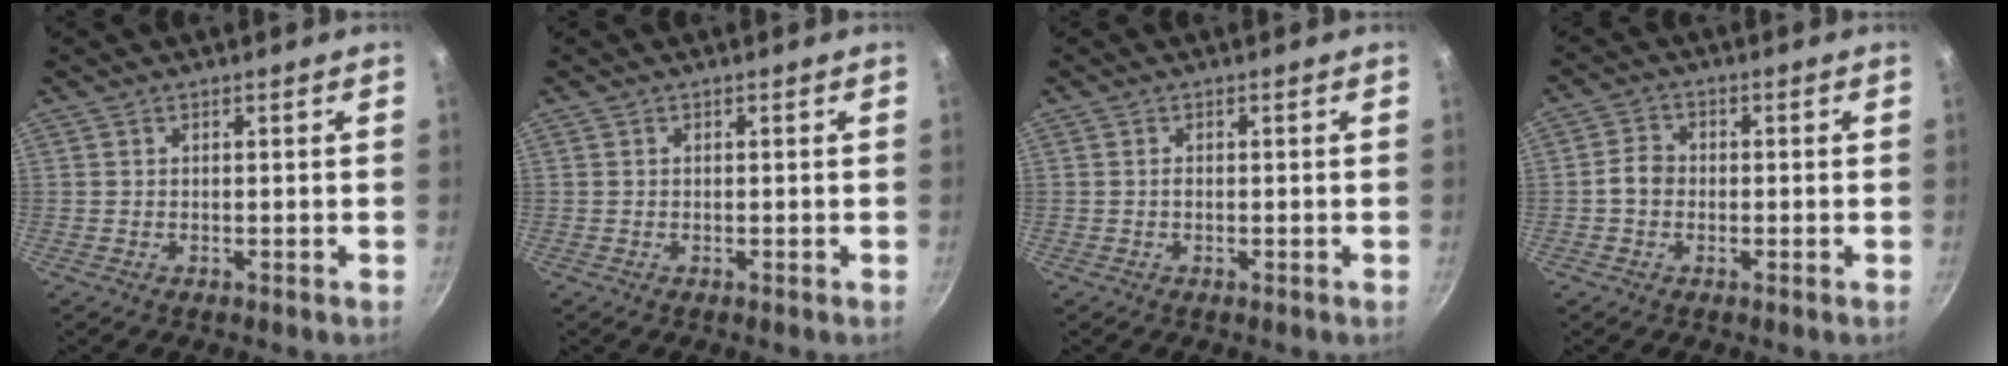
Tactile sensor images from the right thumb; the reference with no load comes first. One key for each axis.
{"total": 0.0}
{"total": 1.2, "fx": -0.3, "fy": 0.7, "fz": 1.0, "tx": -0.018, "ty": 0.004, "tz": -0.006}
{"total": 3.8, "fx": -0.7, "fy": 3.2, "fz": 2.0, "tx": -0.022, "ty": 0.018, "tz": -0.020}